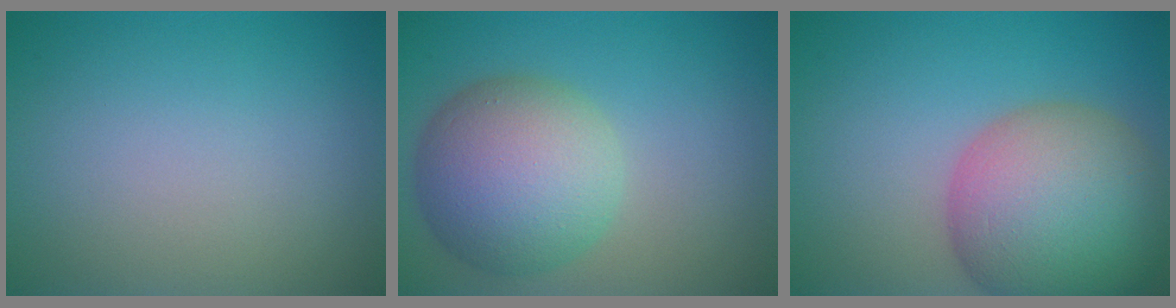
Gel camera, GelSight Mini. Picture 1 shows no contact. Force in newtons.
{"total": 8.5, "press": 8.5, "slide": 0.4}
{"total": 11.9, "press": 11.9, "slide": 0.6}